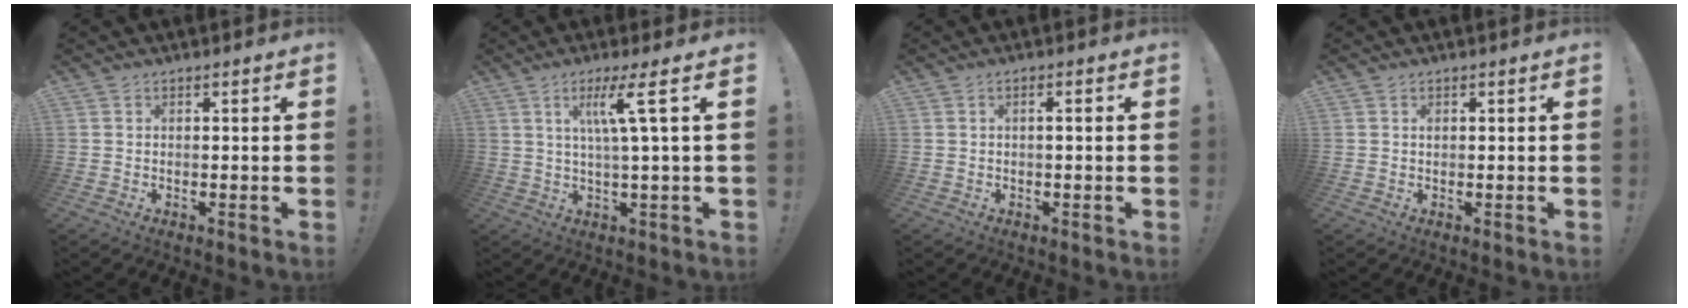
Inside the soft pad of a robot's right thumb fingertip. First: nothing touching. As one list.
[{"total": 9.6, "force": [3.0, -0.4, 9.1], "torque": [-0.162, 0.001, 0.038]}, {"total": 1.6, "force": [-0.4, 0.0, 1.5], "torque": [-0.028, 0.003, -0.010]}, {"total": 0.6, "force": [0.1, 0.5, 0.4], "torque": [-0.010, 0.003, 0.002]}]